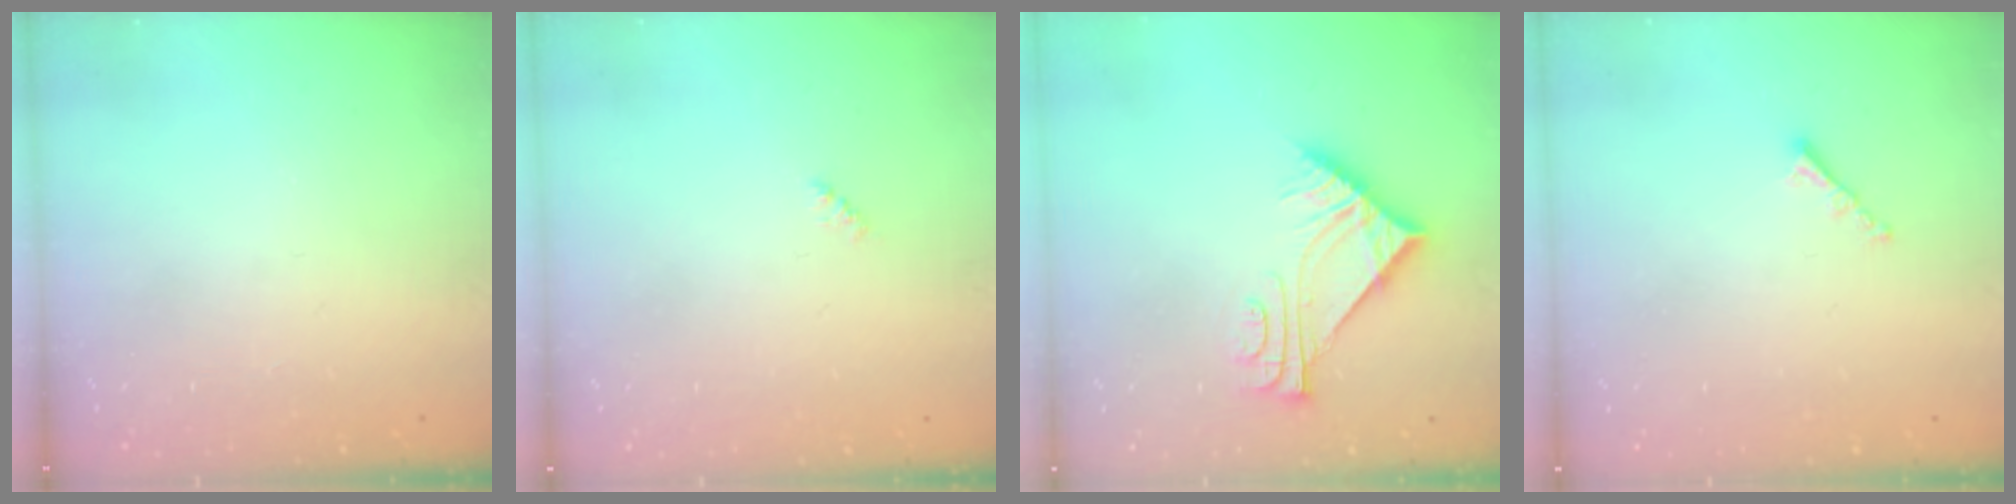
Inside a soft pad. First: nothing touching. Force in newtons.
{"total": 2.4, "press": 2.4, "slide": 0.5}
{"total": 7.7, "press": 7.7, "slide": 0.1}
{"total": 1.2, "press": 1.1, "slide": 0.5}